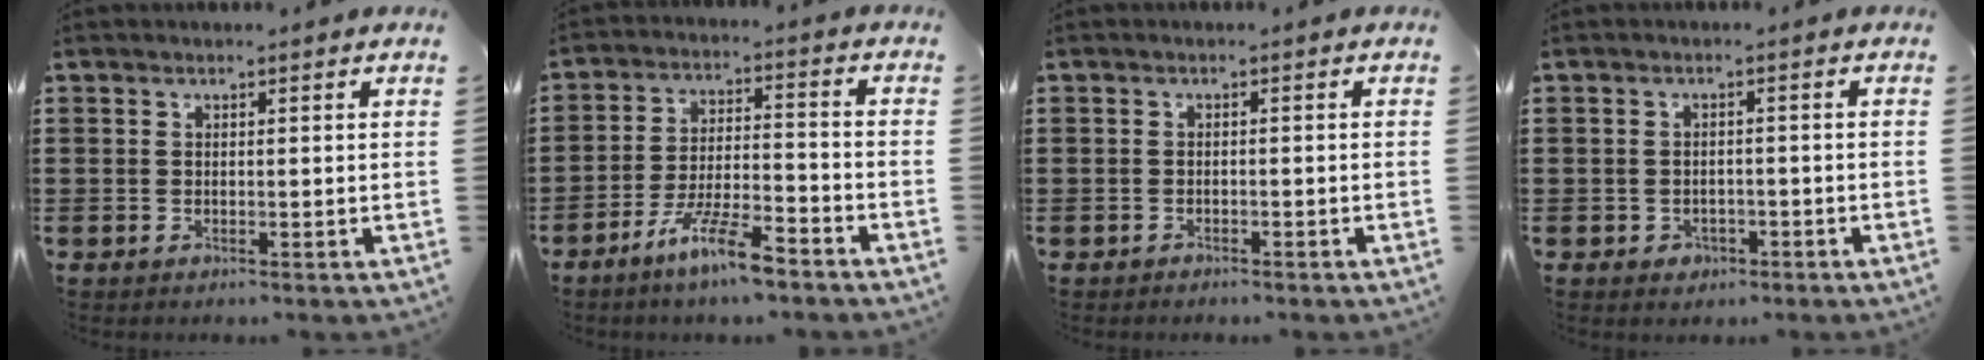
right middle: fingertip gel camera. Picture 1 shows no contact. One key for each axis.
{"total": 8.7, "fx": -6.5, "fy": 1.2, "fz": 5.7, "tx": -0.112, "ty": 0.001, "tz": -0.123}
{"total": 1.1, "fx": -1.0, "fy": 0.2, "fz": 0.0, "tx": -0.003, "ty": 0.002, "tz": -0.023}
{"total": 1.5, "fx": -1.0, "fy": 1.1, "fz": 0.2, "tx": -0.011, "ty": 0.001, "tz": -0.023}